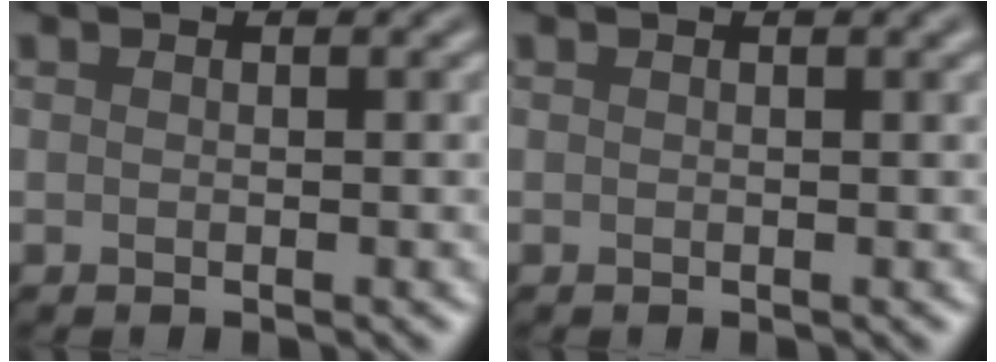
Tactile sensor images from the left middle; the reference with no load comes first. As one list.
[{"total": 1.4, "force": [0.7, 0.5, 1.1], "torque": [-0.012, 0.001, 0.003]}]